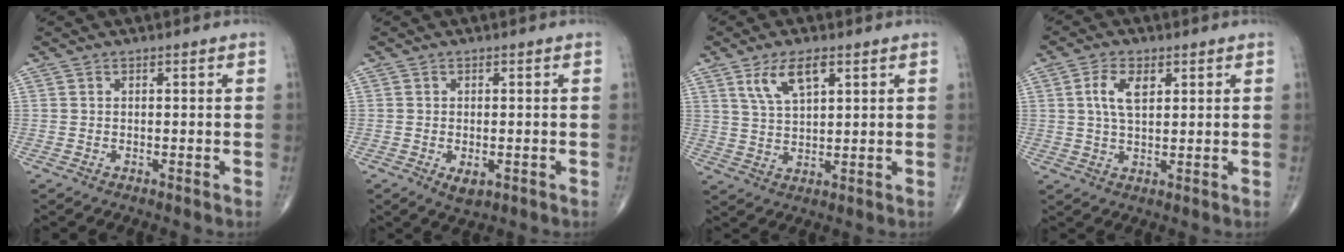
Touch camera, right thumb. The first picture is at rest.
{"total": 2.8, "force": [-0.9, 1.5, 2.2], "torque": [-0.032, -0.003, -0.008]}
{"total": 7.1, "force": [3.6, 3.0, 5.4], "torque": [-0.098, -0.013, 0.072]}
{"total": 5.7, "force": [1.9, 2.9, 4.5], "torque": [-0.088, -0.002, 0.037]}